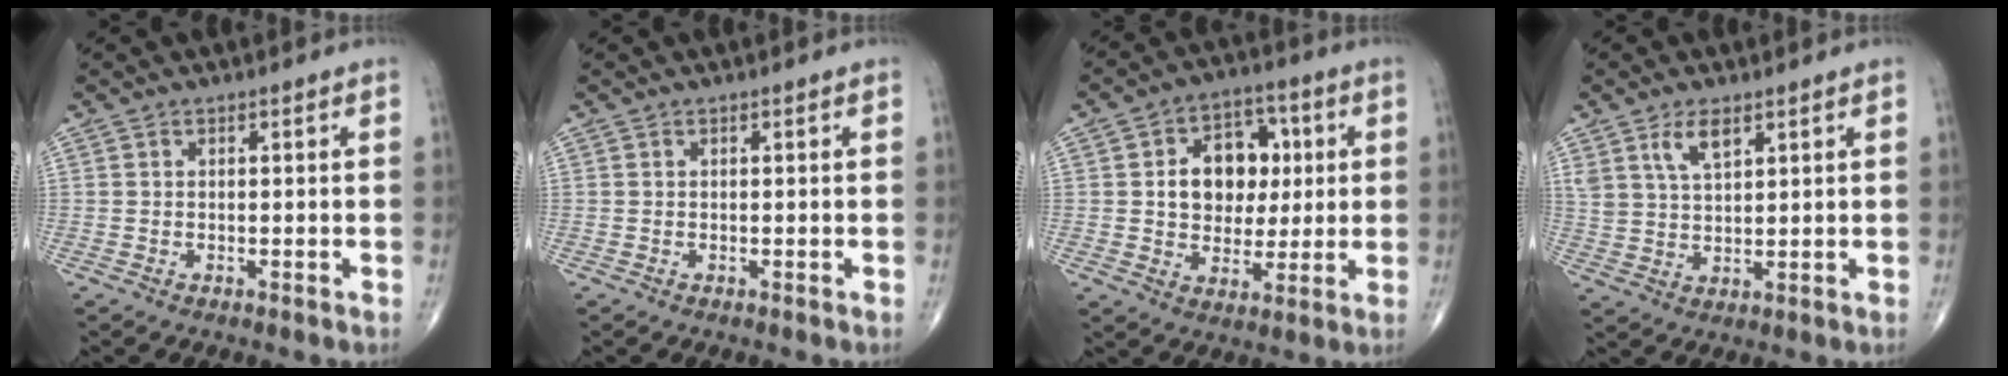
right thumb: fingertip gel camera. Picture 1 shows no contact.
{"total": 0.0}
{"total": 11.3, "force": [1.6, 8.5, 7.2], "torque": [-0.058, 0.010, 0.023]}
{"total": 5.7, "force": [3.3, 2.5, 3.9], "torque": [-0.069, -0.016, 0.068]}